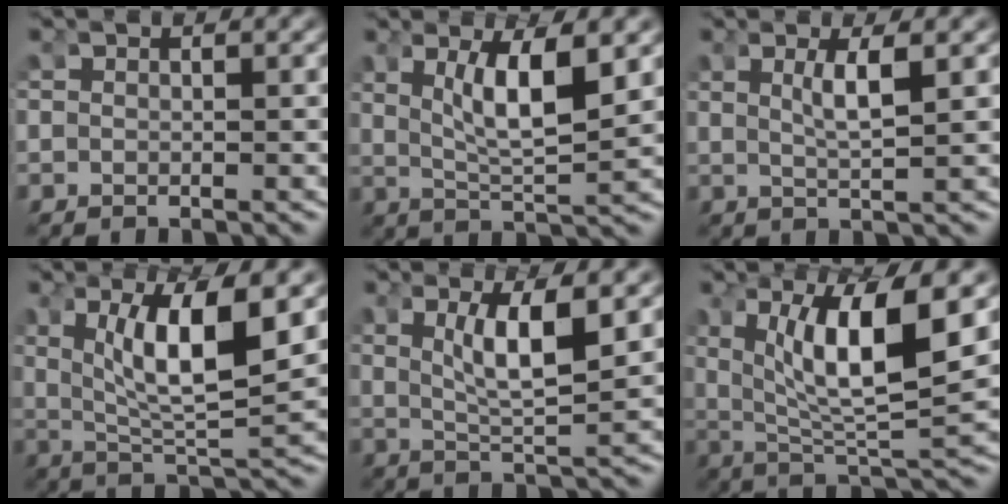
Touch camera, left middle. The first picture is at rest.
{"total": 5.7, "force": [1.6, 1.3, 5.3], "torque": [-0.088, -0.015, 0.041]}
{"total": 2.5, "force": [0.8, -0.5, 2.3], "torque": [-0.044, -0.008, 0.025]}
{"total": 8.2, "force": [2.6, 2.7, 7.4], "torque": [-0.132, -0.008, 0.052]}
{"total": 5.1, "force": [1.4, 0.9, 4.8], "torque": [-0.081, -0.015, 0.038]}
{"total": 10.1, "force": [2.9, 4.0, 8.8], "torque": [-0.163, -0.007, 0.058]}